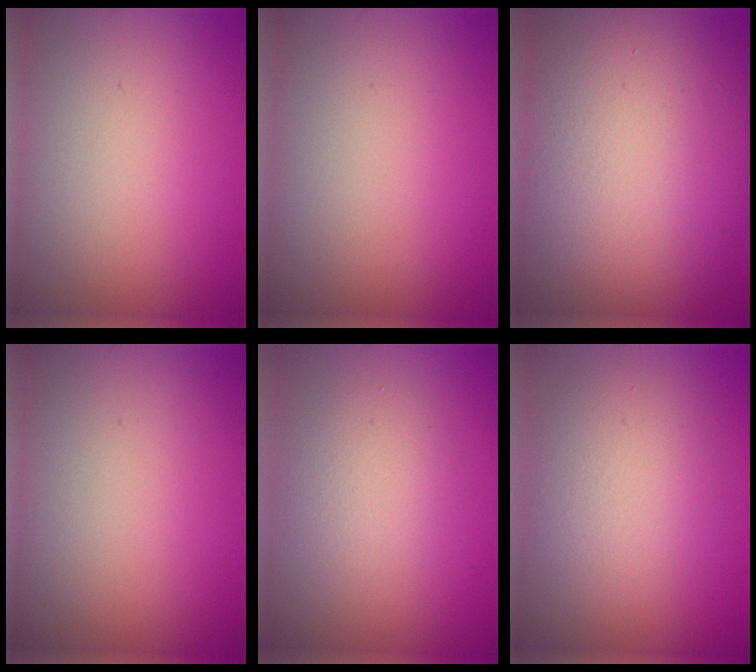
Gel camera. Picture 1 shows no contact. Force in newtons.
{"total": 0.0}
{"total": 14.1, "press": 14.0, "slide": 1.3}
{"total": 0.0}
{"total": 2.8, "press": 2.8, "slide": 0.2}
{"total": 4.2, "press": 4.2, "slide": 0.5}